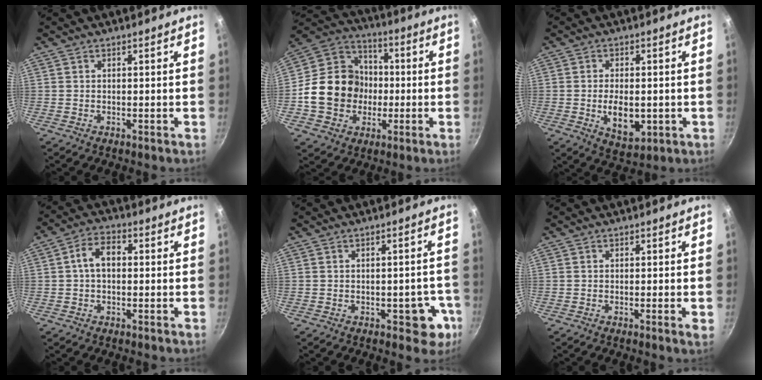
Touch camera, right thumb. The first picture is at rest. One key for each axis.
{"total": 17.1, "fx": -2.2, "fy": 14.7, "fz": 8.5, "tx": -0.117, "ty": 0.035, "tz": -0.043}
{"total": 8.1, "fx": -1.3, "fy": 4.6, "fz": 6.5, "tx": -0.096, "ty": -0.005, "tz": -0.010}
{"total": 5.9, "fx": 0.4, "fy": 3.9, "fz": 4.5, "tx": -0.071, "ty": 0.018, "tz": -0.003}
{"total": 6.3, "fx": -2.4, "fy": 3.7, "fz": 4.5, "tx": -0.012, "ty": 0.018, "tz": -0.025}
{"total": 1.7, "fx": -0.5, "fy": 0.0, "fz": 1.6, "tx": -0.025, "ty": -0.005, "tz": -0.009}